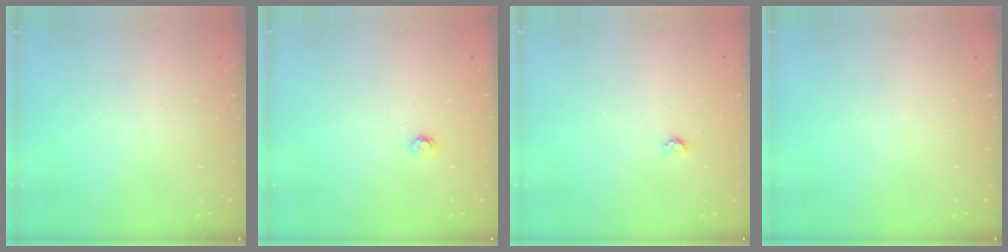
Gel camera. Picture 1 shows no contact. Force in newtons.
{"total": 3.6, "press": 3.6, "slide": 0.3}
{"total": 3.6, "press": 3.6, "slide": 0.3}
{"total": 0.0}